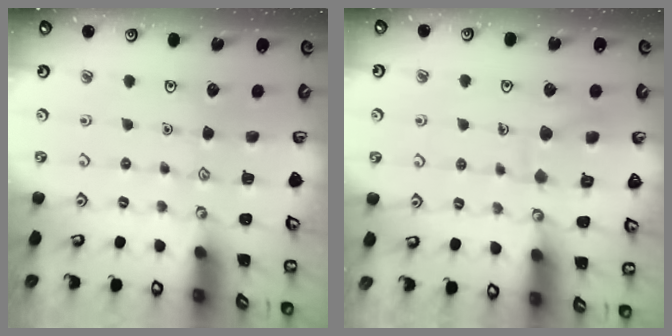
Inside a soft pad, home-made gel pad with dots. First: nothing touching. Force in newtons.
{"total": 9.8, "press": 9.8, "slide": 1.0}